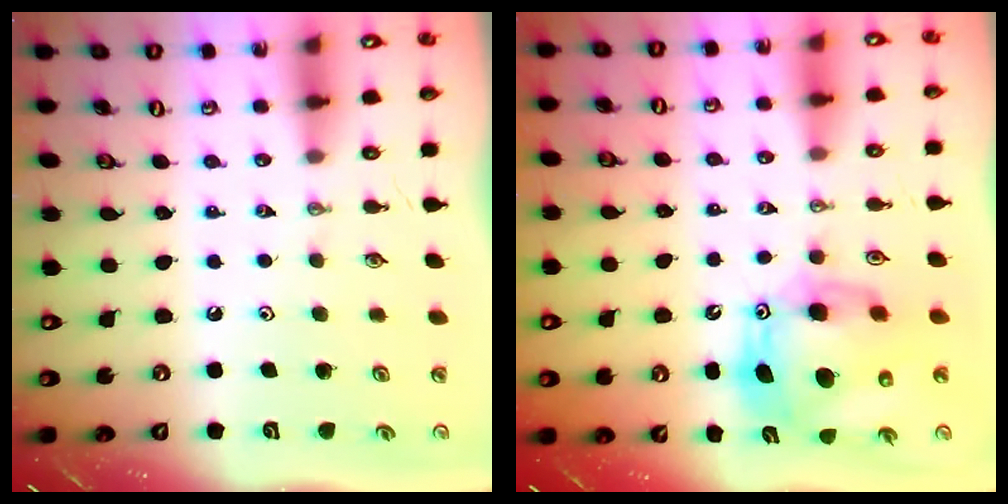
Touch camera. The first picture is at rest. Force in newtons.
{"total": 13.9, "press": 13.8, "slide": 1.3}